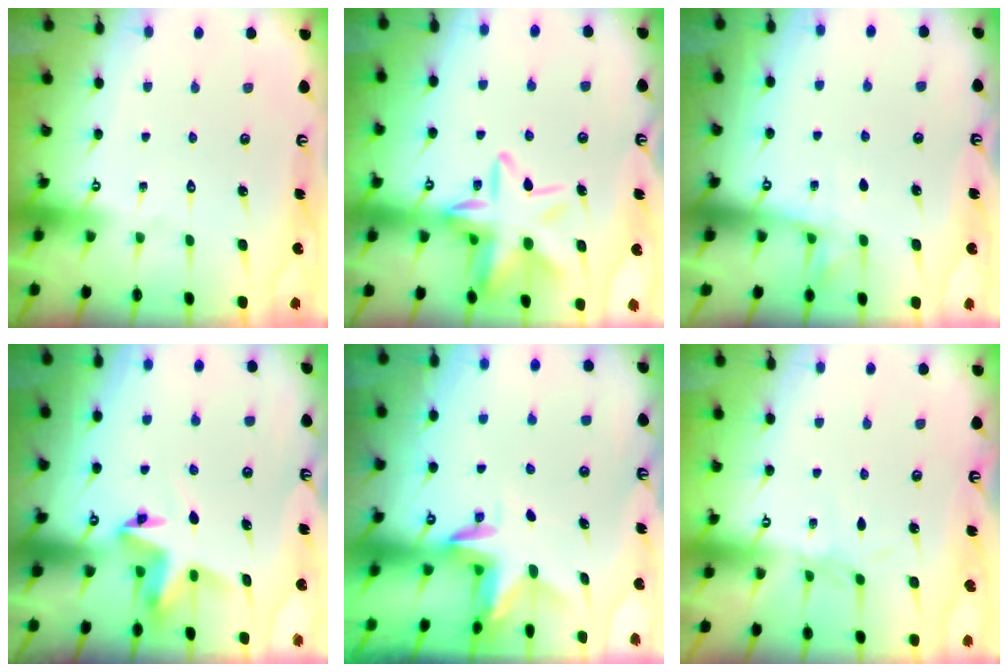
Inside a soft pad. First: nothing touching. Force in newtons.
{"total": 14.7, "press": 14.7, "slide": 1.2}
{"total": 5.5, "press": 5.5, "slide": 0.9}
{"total": 5.5, "press": 5.5, "slide": 0.1}
{"total": 3.1, "press": 3.1, "slide": 0.2}
{"total": 2.8, "press": 2.7, "slide": 0.5}